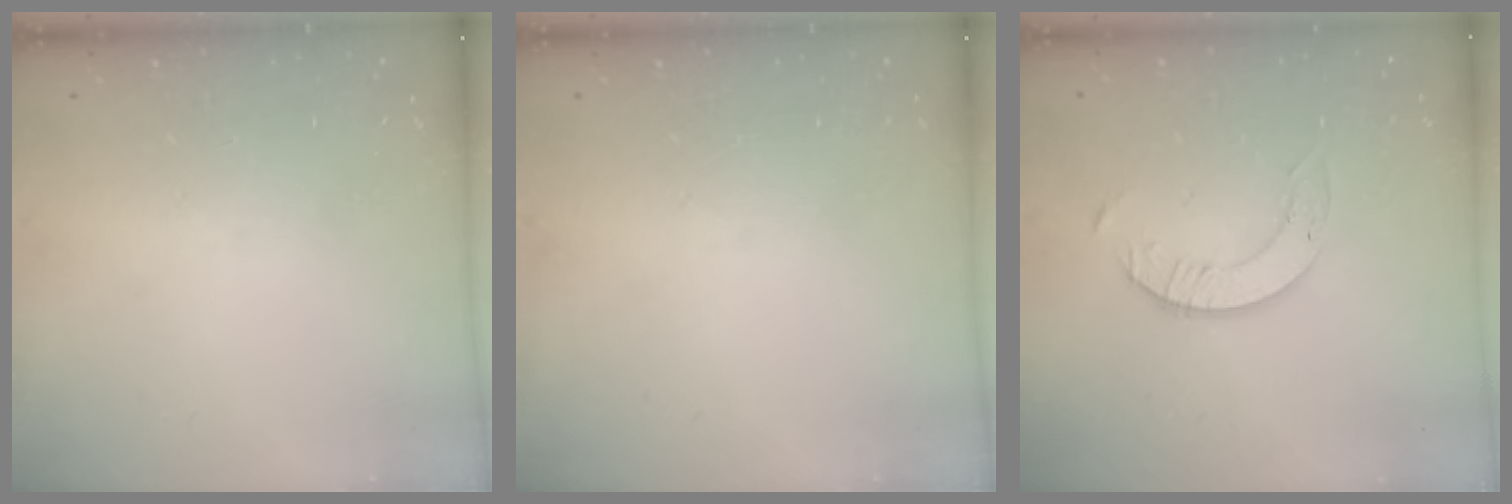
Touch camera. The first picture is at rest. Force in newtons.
{"total": 0.0}
{"total": 4.0, "press": 4.0, "slide": 0.5}